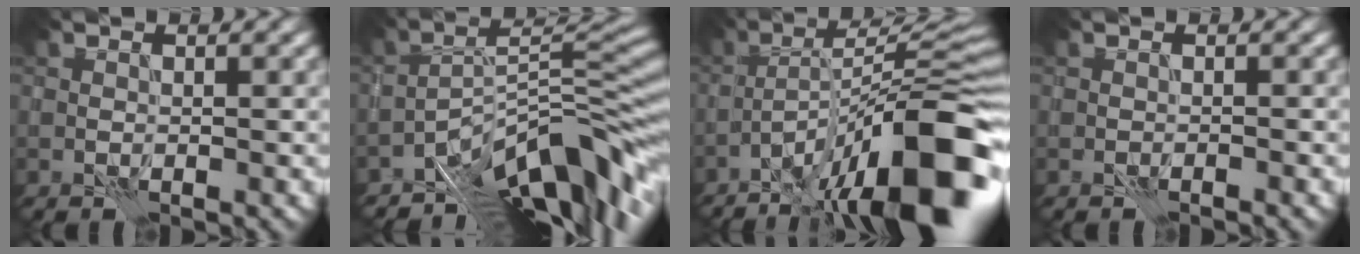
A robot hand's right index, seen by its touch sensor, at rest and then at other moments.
{"total": 11.0, "force": [-7.2, 3.3, 7.7], "torque": [-0.091, 0.017, -0.130]}
{"total": 15.6, "force": [-8.7, 3.6, 12.5], "torque": [-0.179, 0.020, -0.146]}
{"total": 0.6, "force": [-0.6, -0.1, 0.0], "torque": [0.000, 0.002, -0.011]}